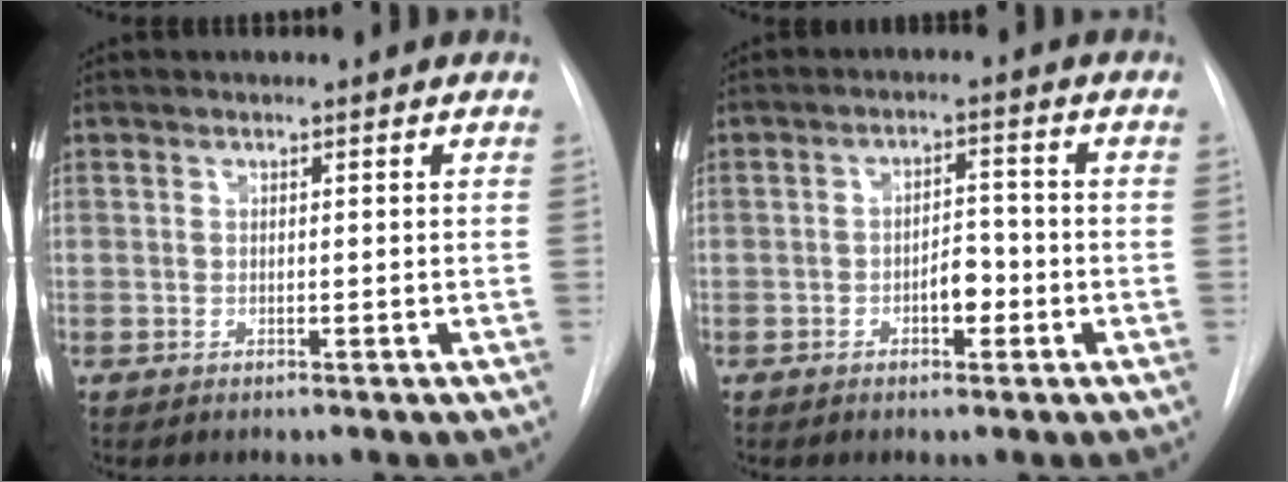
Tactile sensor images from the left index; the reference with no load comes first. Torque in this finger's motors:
{"motor_torque": [0.13, 0.07, 0.07, 0.03]}